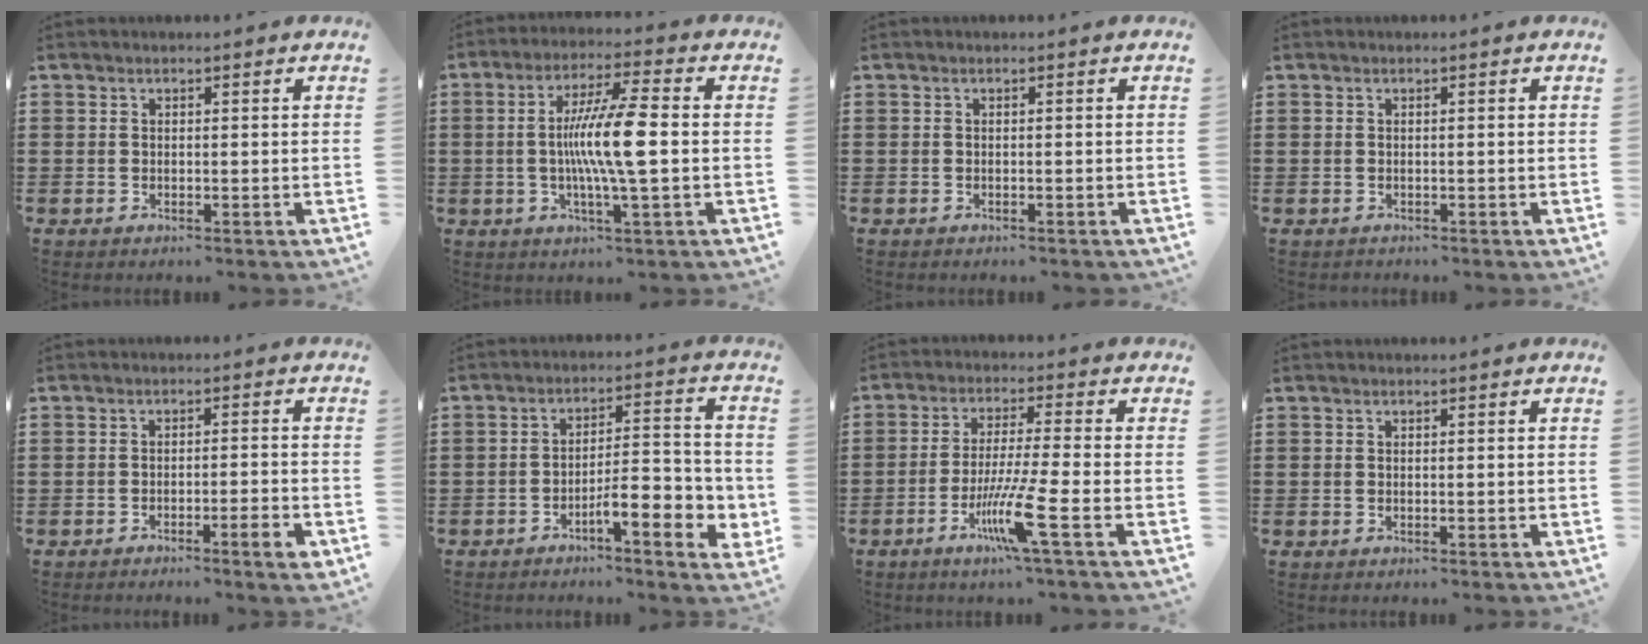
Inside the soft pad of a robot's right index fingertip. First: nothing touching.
{"total": 10.0, "force": [-0.5, 0.7, 10.0], "torque": [-0.188, -0.007, -0.017]}
{"total": 0.0}
{"total": 0.5, "force": [-0.2, 0.4, -0.1], "torque": [0.001, 0.005, -0.007]}
{"total": 3.4, "force": [-2.3, 0.1, 2.5], "torque": [-0.041, -0.005, -0.038]}
{"total": 7.1, "force": [-3.5, 1.7, 5.9], "torque": [-0.079, -0.011, -0.064]}
{"total": 8.7, "force": [-3.9, -0.2, 7.7], "torque": [-0.153, -0.018, -0.074]}
{"total": 0.0}